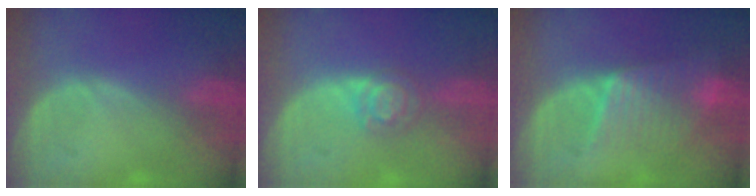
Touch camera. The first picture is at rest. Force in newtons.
{"total": 3.8, "press": 3.7, "slide": 0.9}
{"total": 6.4, "press": 6.3, "slide": 0.8}